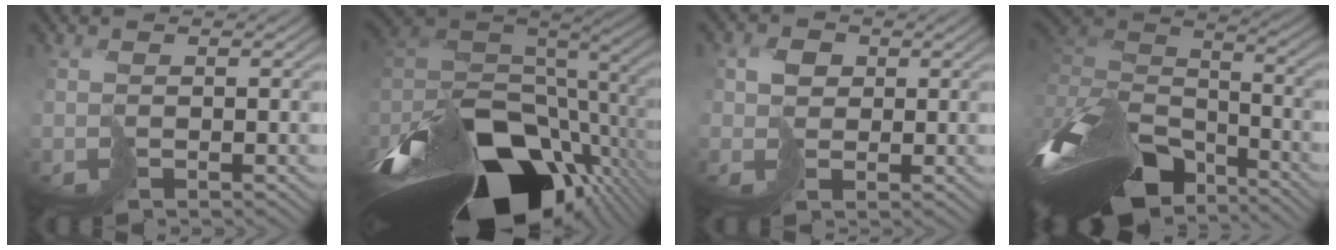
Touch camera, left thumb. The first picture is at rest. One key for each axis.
{"total": 18.8, "fx": -8.2, "fy": 10.6, "fz": 13.2, "tx": -0.302, "ty": -0.025, "tz": -0.124}
{"total": 3.0, "fx": 0.9, "fy": 2.5, "fz": 1.3, "tx": -0.024, "ty": 0.003, "tz": 0.015}
{"total": 15.8, "fx": -7.5, "fy": 8.6, "fz": 10.9, "tx": -0.271, "ty": -0.001, "tz": -0.127}